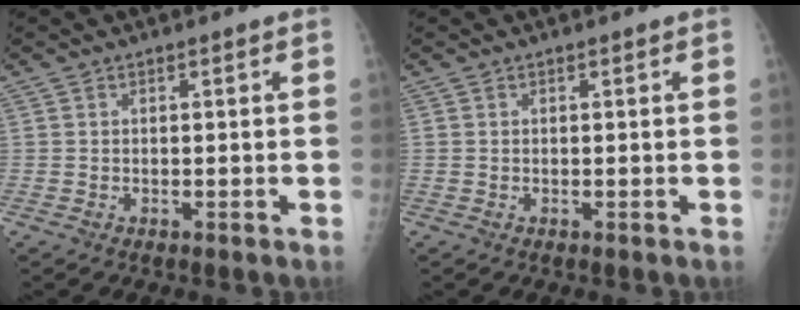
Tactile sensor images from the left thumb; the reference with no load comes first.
{"total": 0.0}